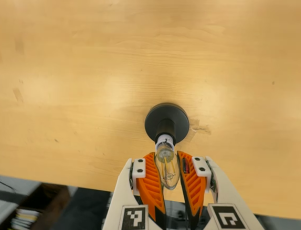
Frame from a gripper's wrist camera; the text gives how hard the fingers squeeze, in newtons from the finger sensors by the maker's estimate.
{"total": 23.4, "left": 24.8, "right": 22.1}